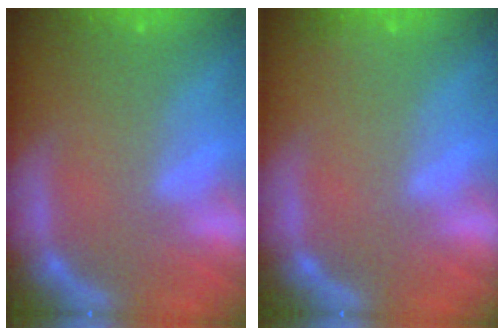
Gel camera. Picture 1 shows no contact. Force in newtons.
{"total": 0.9}